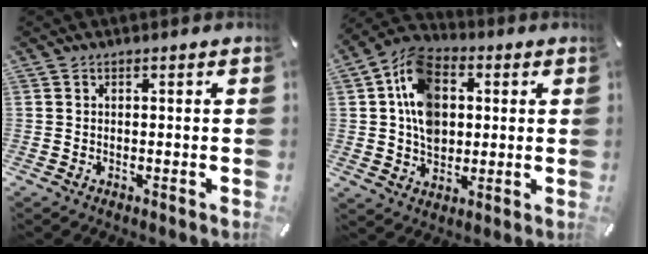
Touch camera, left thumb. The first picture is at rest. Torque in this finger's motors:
{"motor_torque": [0.65, 0.64, 0.90, 0.48, 0.20]}